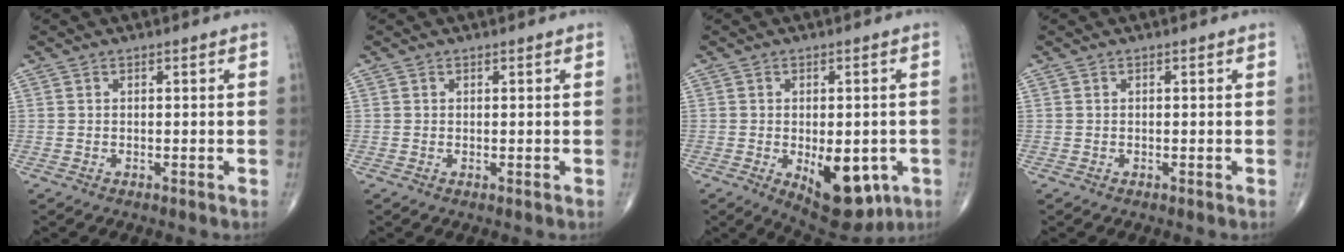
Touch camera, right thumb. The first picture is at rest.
{"total": 0.0}
{"total": 12.5, "force": [-3.7, 6.3, 10.1], "torque": [-0.111, -0.006, -0.035]}
{"total": 0.0}